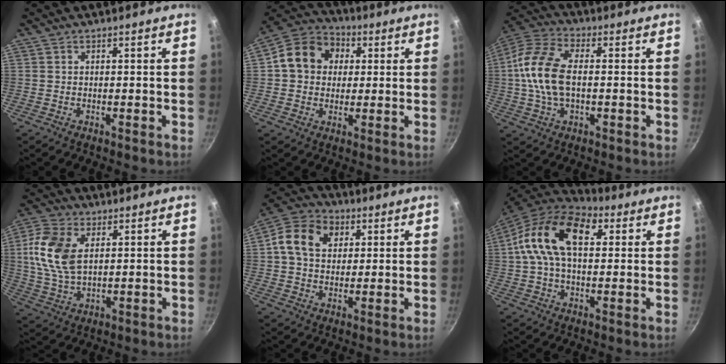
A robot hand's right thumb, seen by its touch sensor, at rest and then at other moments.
{"total": 12.1, "force": [2.3, 10.2, 6.1], "torque": [-0.075, 0.019, 0.017]}
{"total": 13.9, "force": [0.0, 8.0, 11.3], "torque": [-0.220, 0.028, -0.017]}
{"total": 12.3, "force": [2.9, 7.4, 9.4], "torque": [-0.182, -0.004, 0.056]}
{"total": 11.5, "force": [3.0, 8.8, 6.8], "torque": [-0.106, 0.011, 0.035]}
{"total": 17.4, "force": [4.1, 10.3, 13.5], "torque": [-0.219, 0.017, 0.050]}